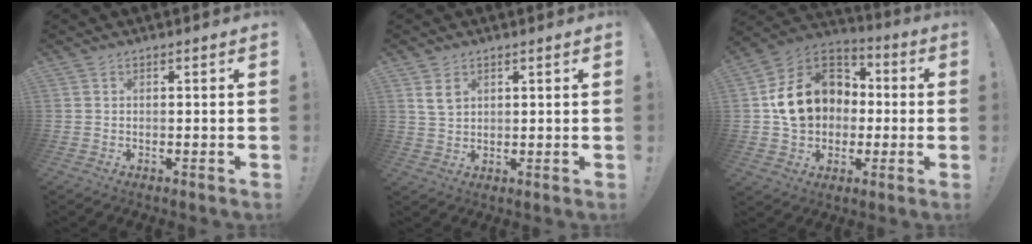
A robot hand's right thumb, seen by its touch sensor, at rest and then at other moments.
{"total": 4.4, "force": [2.3, 3.2, 2.1], "torque": [-0.023, -0.007, 0.042]}
{"total": 18.3, "force": [1.8, 14.9, 10.3], "torque": [-0.156, 0.017, 0.043]}